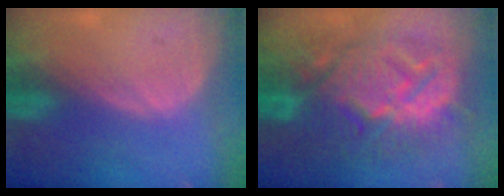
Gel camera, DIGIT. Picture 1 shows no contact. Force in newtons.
{"total": 13.9, "press": 13.8, "slide": 1.3}